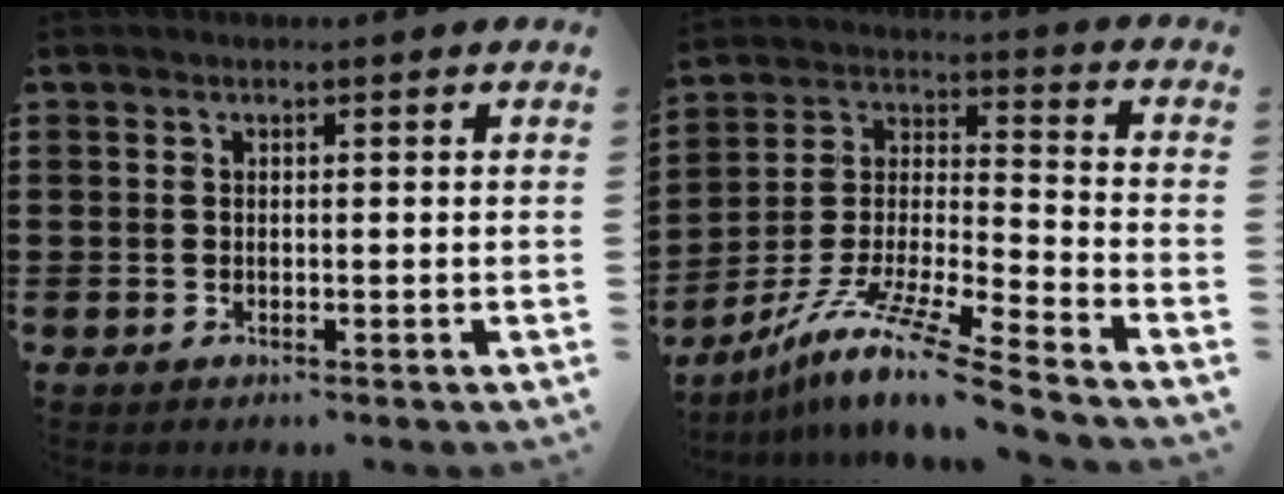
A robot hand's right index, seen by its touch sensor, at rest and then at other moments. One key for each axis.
{"total": 11.9, "fx": -9.5, "fy": 0.0, "fz": 7.2, "tx": -0.139, "ty": 0.003, "tz": -0.187}